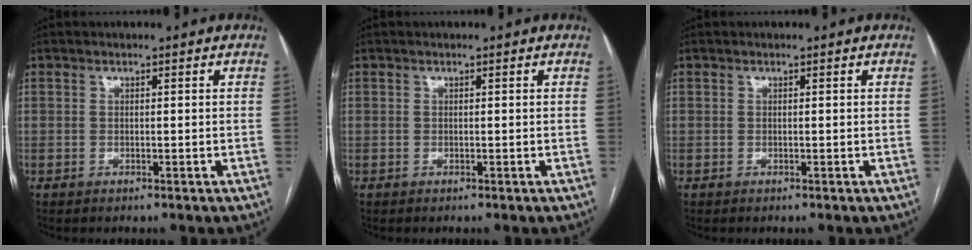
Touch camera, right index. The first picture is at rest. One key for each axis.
{"total": 0.0}
{"total": 0.0}